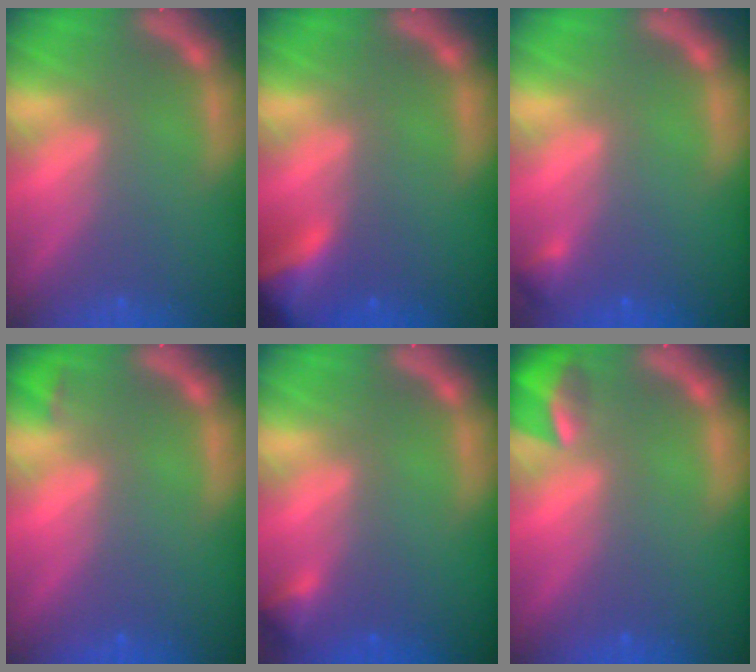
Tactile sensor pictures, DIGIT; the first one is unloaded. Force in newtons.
{"total": 5.4}
{"total": 0.9}
{"total": 0.9}
{"total": 1.4}
{"total": 3.4}